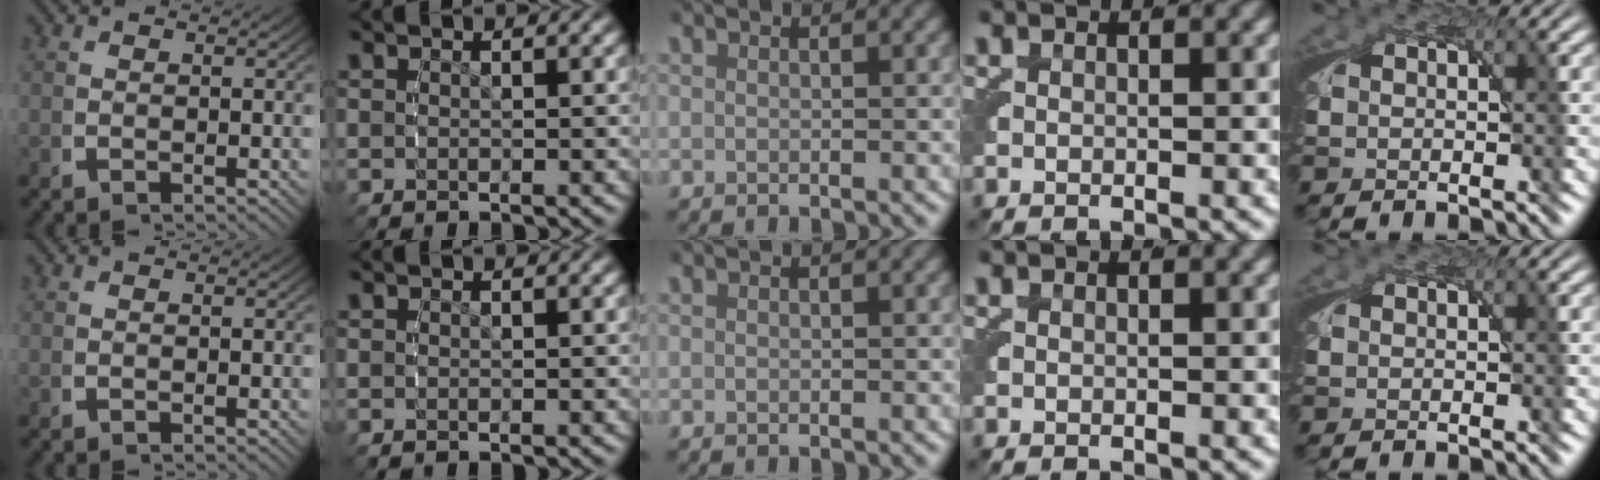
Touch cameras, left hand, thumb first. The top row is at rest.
{}